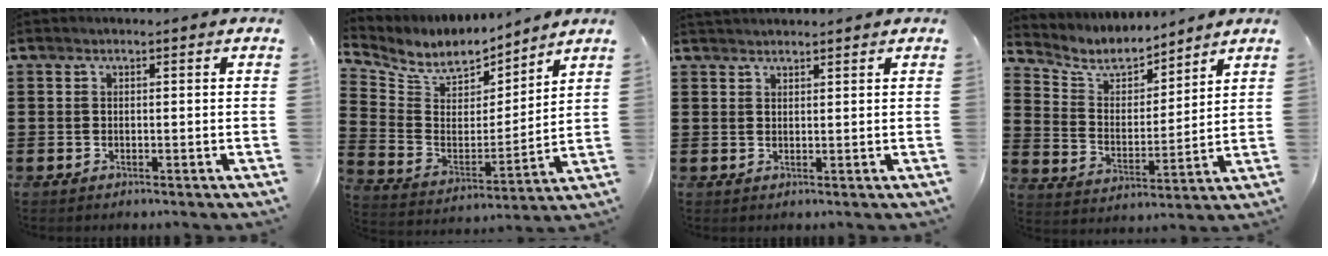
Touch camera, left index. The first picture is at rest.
{"total": 6.9, "force": [5.9, 3.1, 1.8], "torque": [-0.074, -0.039, 0.104]}
{"total": 1.4, "force": [1.4, 0.1, 0.1], "torque": [-0.006, 0.001, 0.027]}
{"total": 6.6, "force": [5.8, 2.3, 2.2], "torque": [-0.076, -0.031, 0.100]}